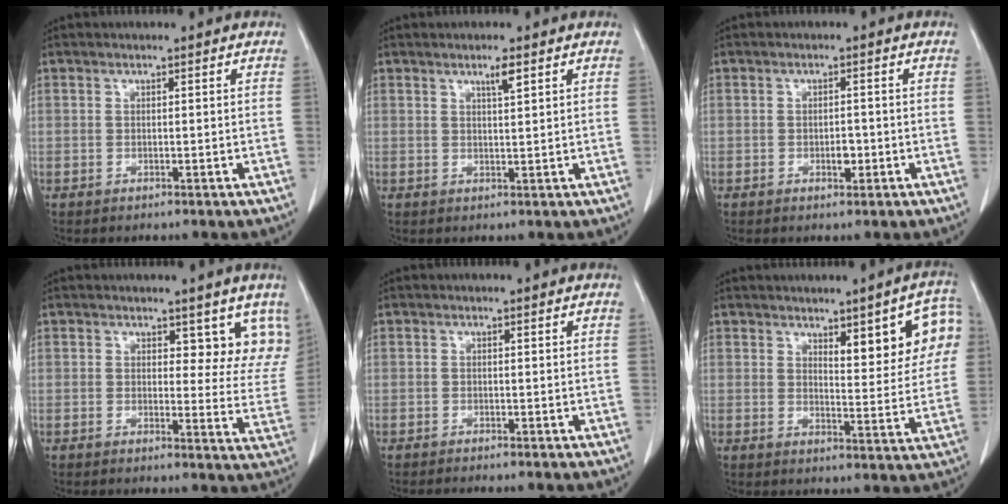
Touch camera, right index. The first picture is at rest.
{"total": 2.1, "force": [1.3, 0.1, 1.7], "torque": [-0.033, -0.002, 0.023]}
{"total": 1.9, "force": [-0.6, 0.9, 1.6], "torque": [-0.023, 0.002, -0.007]}
{"total": 8.0, "force": [5.9, 4.0, 3.7], "torque": [-0.014, -0.020, 0.055]}
{"total": 1.3, "force": [-1.2, -0.2, 0.6], "torque": [-0.007, 0.000, -0.019]}
{"total": 9.9, "force": [4.5, 2.6, 8.4], "torque": [-0.096, 0.004, 0.058]}